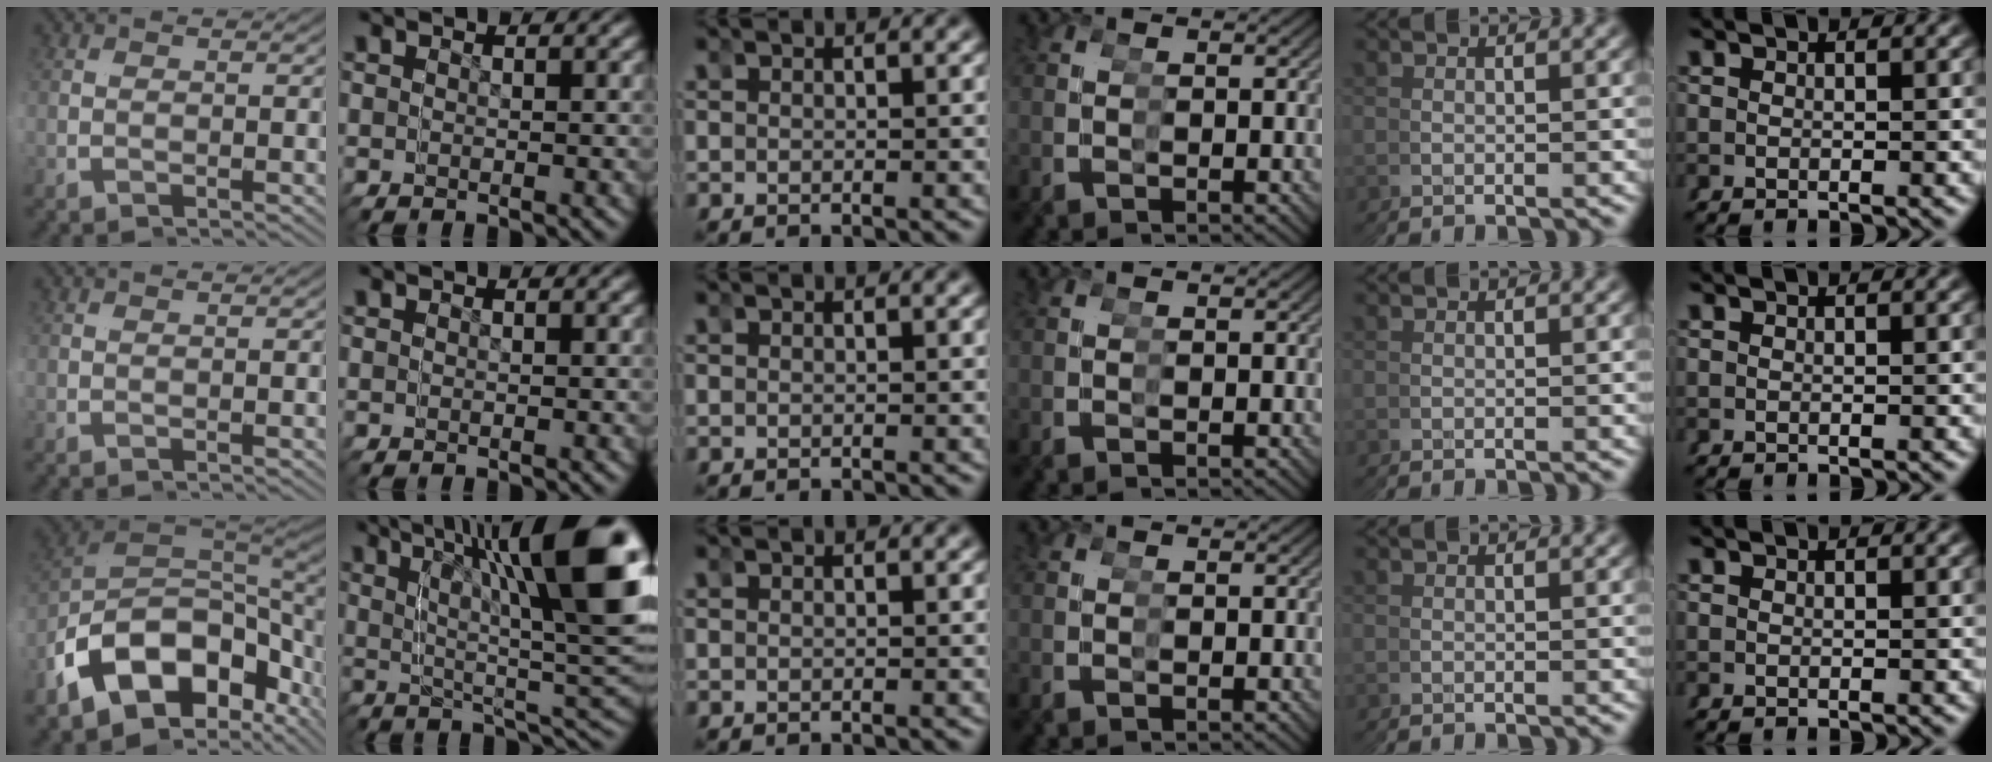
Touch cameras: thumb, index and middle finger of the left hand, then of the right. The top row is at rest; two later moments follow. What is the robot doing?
{"motion": "grasp_and_lifting", "object": "toy banana"}